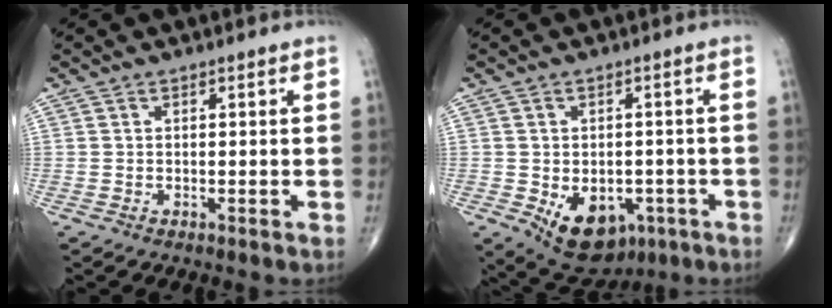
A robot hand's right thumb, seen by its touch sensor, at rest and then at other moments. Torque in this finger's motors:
{"motor_torque": [-0.11, 0.30, 0.43, 0.14, 0.18]}